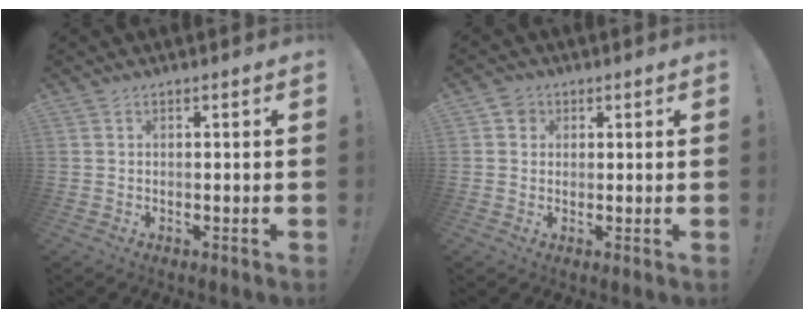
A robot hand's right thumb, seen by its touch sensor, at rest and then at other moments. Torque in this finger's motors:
{"motor_torque": [-0.01, 0.16, 0.10, -0.13, 0.01]}